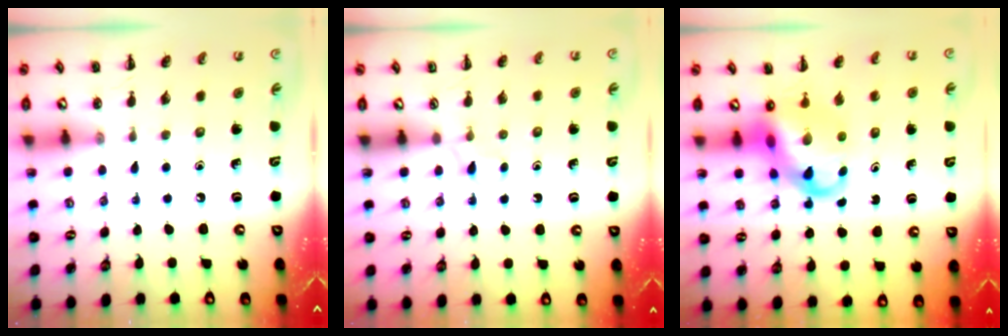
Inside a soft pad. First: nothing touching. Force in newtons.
{"total": 2.3, "press": 2.2, "slide": 0.8}
{"total": 8.8, "press": 8.4, "slide": 2.4}